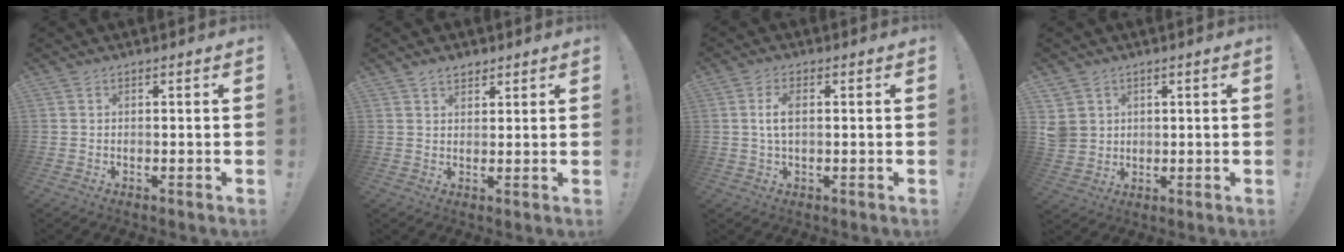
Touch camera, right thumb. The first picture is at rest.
{"total": 3.4, "force": [2.6, 1.9, 1.0], "torque": [-0.003, -0.016, 0.046]}
{"total": 4.5, "force": [0.4, 2.0, 4.0], "torque": [-0.083, 0.004, 0.005]}
{"total": 5.4, "force": [1.8, 4.8, 1.5], "torque": [-0.032, -0.006, 0.040]}